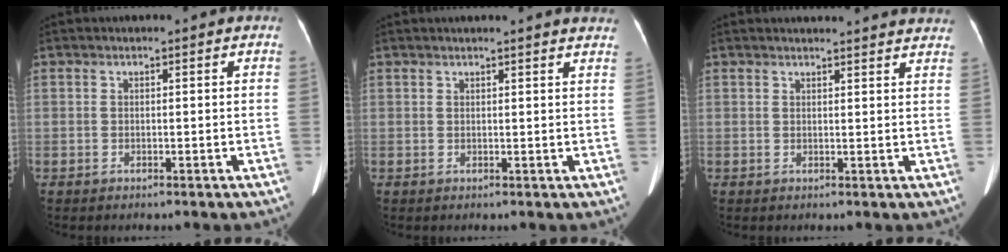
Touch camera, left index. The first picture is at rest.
{"total": 8.7, "force": [8.2, 0.5, 3.0], "torque": [-0.027, 0.003, 0.070]}
{"total": 14.3, "force": [13.8, 1.2, 3.7], "torque": [-0.027, -0.008, 0.143]}